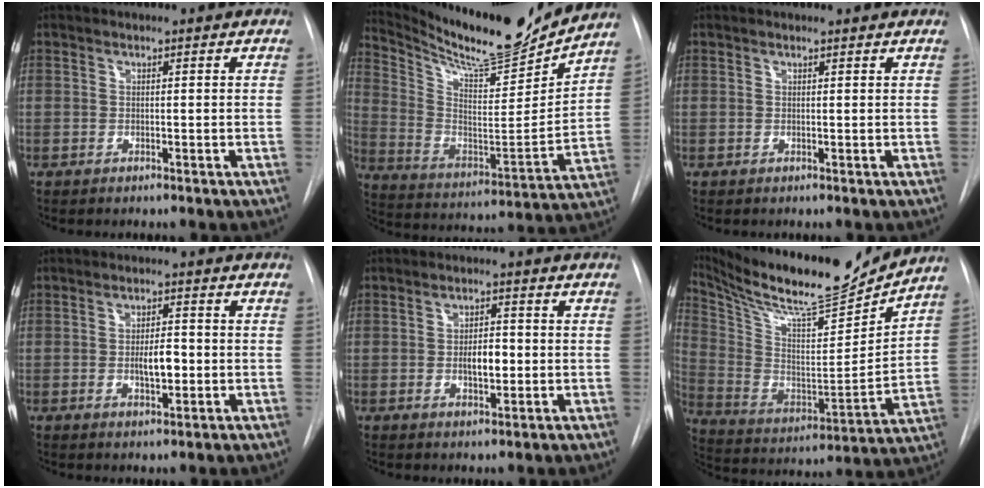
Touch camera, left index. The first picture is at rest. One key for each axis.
{"total": 17.9, "fx": 16.7, "fy": 1.2, "fz": 6.2, "tx": -0.133, "ty": -0.058, "tz": 0.269}
{"total": 1.0, "fx": 0.9, "fy": 0.0, "fz": 0.2, "tx": -0.010, "ty": 0.006, "tz": 0.010}
{"total": 4.2, "fx": -1.1, "fy": 1.4, "fz": 3.8, "tx": -0.060, "ty": -0.006, "tz": -0.014}
{"total": 3.9, "fx": -0.9, "fy": 1.7, "fz": 3.5, "tx": -0.054, "ty": -0.005, "tz": -0.011}
{"total": 22.4, "fx": 20.3, "fy": 2.5, "fz": 9.2, "tx": -0.195, "ty": -0.045, "tz": 0.329}